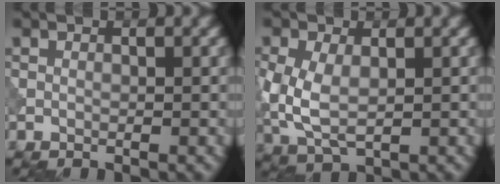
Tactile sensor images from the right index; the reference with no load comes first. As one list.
[{"total": 5.4, "force": [-0.3, 3.3, 4.3], "torque": [-0.113, -0.005, -0.003]}]